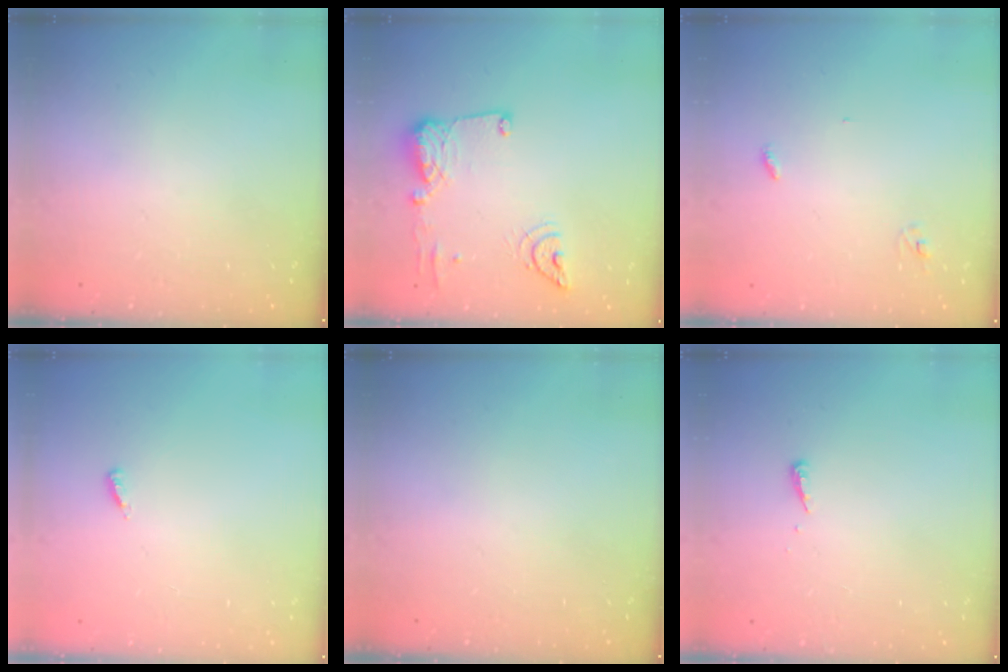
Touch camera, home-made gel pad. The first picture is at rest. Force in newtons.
{"total": 14.2, "press": 14.0, "slide": 1.8}
{"total": 2.8, "press": 2.8, "slide": 0.2}
{"total": 3.2, "press": 3.2, "slide": 0.5}
{"total": 0.0}
{"total": 3.9, "press": 3.9, "slide": 0.4}